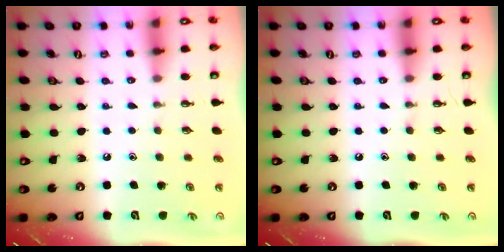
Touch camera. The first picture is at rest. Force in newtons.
{"total": 0.0}